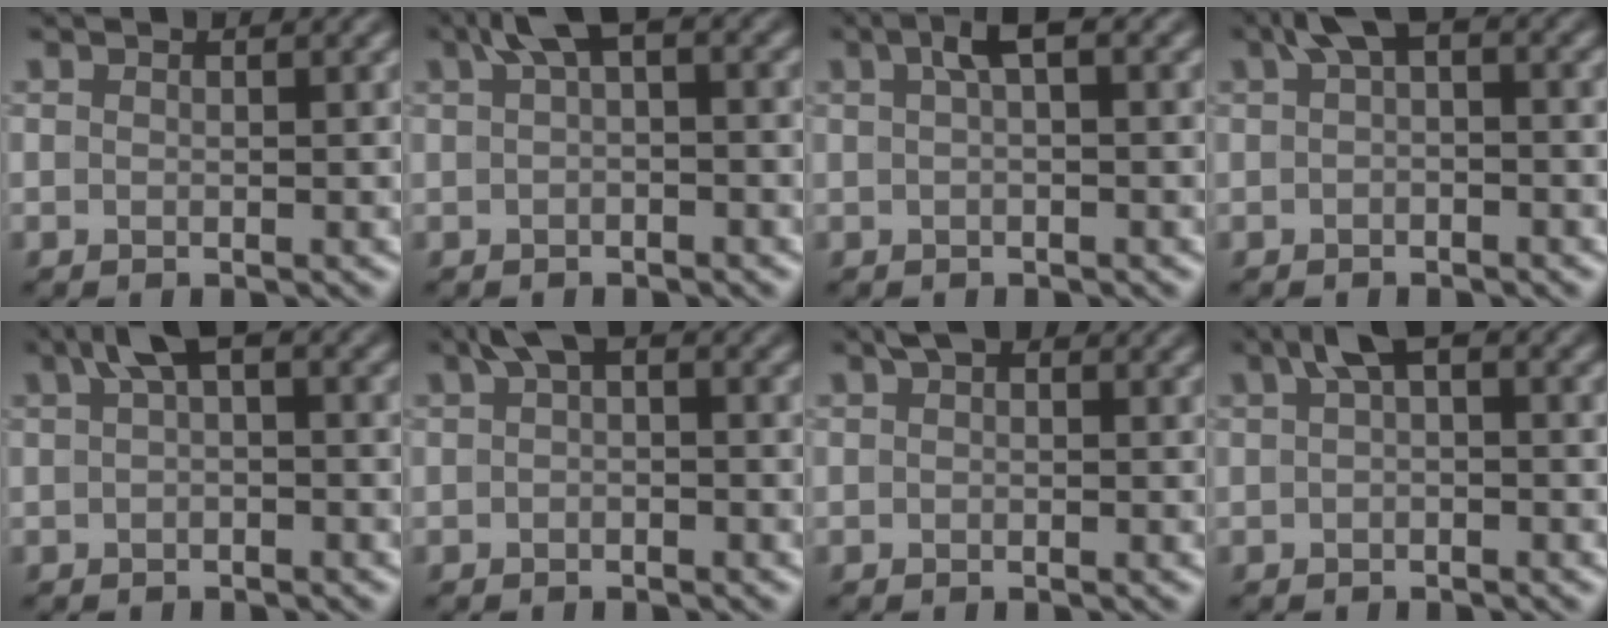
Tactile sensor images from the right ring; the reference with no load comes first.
{"total": 3.0, "force": [0.9, 1.1, 2.6], "torque": [-0.038, 0.016, 0.008]}
{"total": 2.1, "force": [0.7, 0.3, 1.9], "torque": [-0.035, 0.014, 0.008]}
{"total": 2.6, "force": [0.6, 1.3, 2.2], "torque": [-0.032, 0.014, 0.000]}
{"total": 2.9, "force": [0.8, 1.1, 2.6], "torque": [-0.037, 0.016, 0.005]}
{"total": 2.1, "force": [0.5, 1.1, 1.8], "torque": [-0.026, 0.014, 0.001]}
{"total": 1.1, "force": [0.5, 0.6, 0.7], "torque": [-0.011, 0.006, 0.001]}
{"total": 2.6, "force": [0.6, 1.1, 2.3], "torque": [-0.034, 0.015, 0.002]}